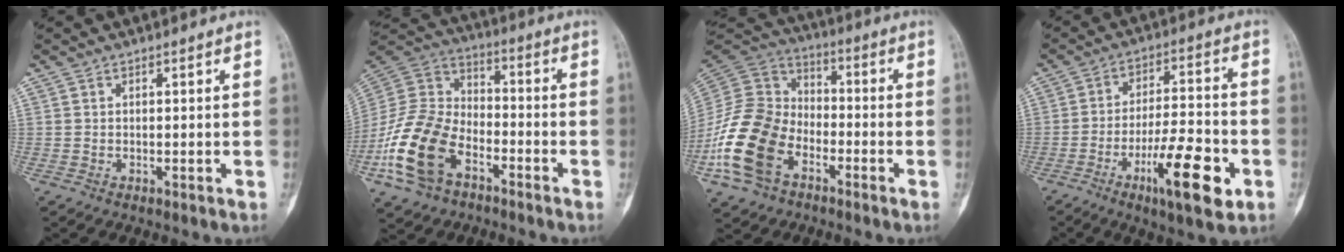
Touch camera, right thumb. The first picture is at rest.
{"total": 17.7, "force": [-8.1, 11.0, 11.3], "torque": [-0.223, 0.052, -0.160]}
{"total": 18.2, "force": [-7.5, 12.3, 11.0], "torque": [-0.212, 0.053, -0.151]}
{"total": 14.8, "force": [-6.2, 4.0, 12.8], "torque": [-0.203, 0.027, -0.096]}